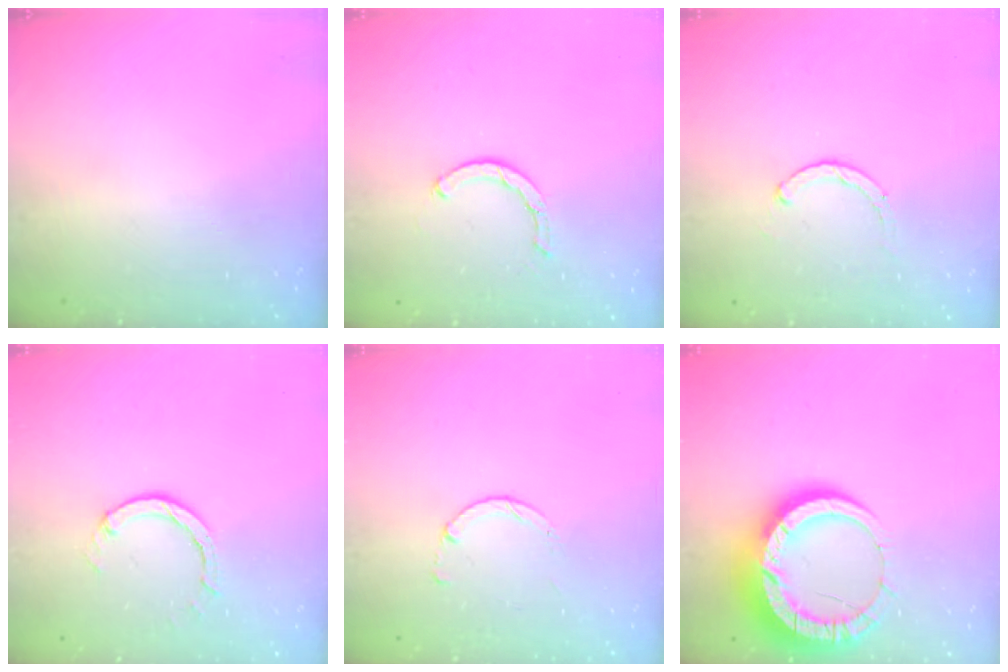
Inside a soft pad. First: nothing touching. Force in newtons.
{"total": 2.5, "press": 2.5, "slide": 0.1}
{"total": 1.1, "press": 1.0, "slide": 0.3}
{"total": 2.7, "press": 2.7, "slide": 0.3}
{"total": 1.8, "press": 1.8, "slide": 0.2}
{"total": 16.0, "press": 15.9, "slide": 1.7}